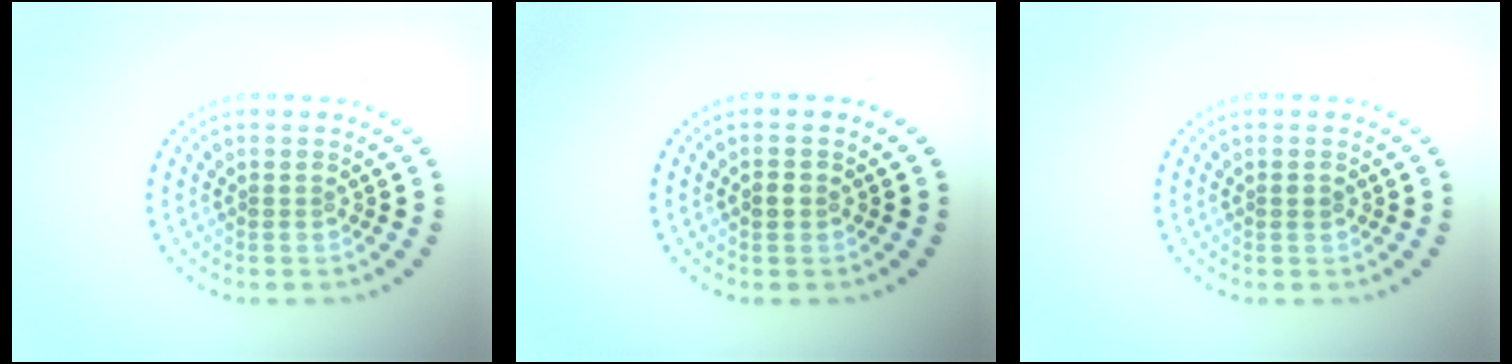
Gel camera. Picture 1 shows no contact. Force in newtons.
{"total": 1.0, "press": 1.0, "slide": 0.2}
{"total": 0.9, "press": 0.9, "slide": 0.1}